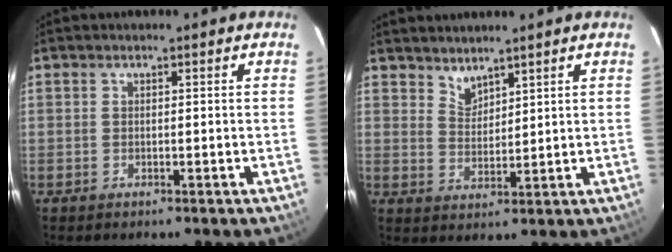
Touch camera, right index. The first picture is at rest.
{"total": 3.6, "force": [3.3, 1.2, 0.7], "torque": [-0.010, -0.003, 0.063]}